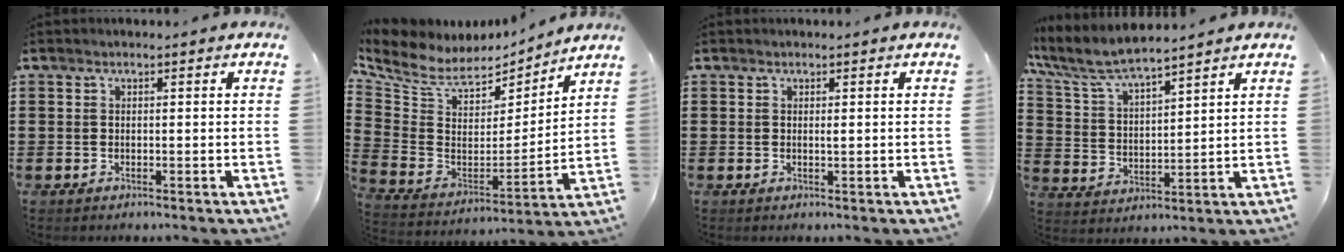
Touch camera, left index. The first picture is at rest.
{"total": 7.5, "force": [6.0, 3.8, 2.4], "torque": [-0.085, -0.042, 0.107]}
{"total": 0.7, "force": [0.3, 0.1, 0.6], "torque": [-0.013, -0.001, 0.006]}
{"total": 7.2, "force": [6.4, 0.9, 3.0], "torque": [-0.085, -0.029, 0.113]}